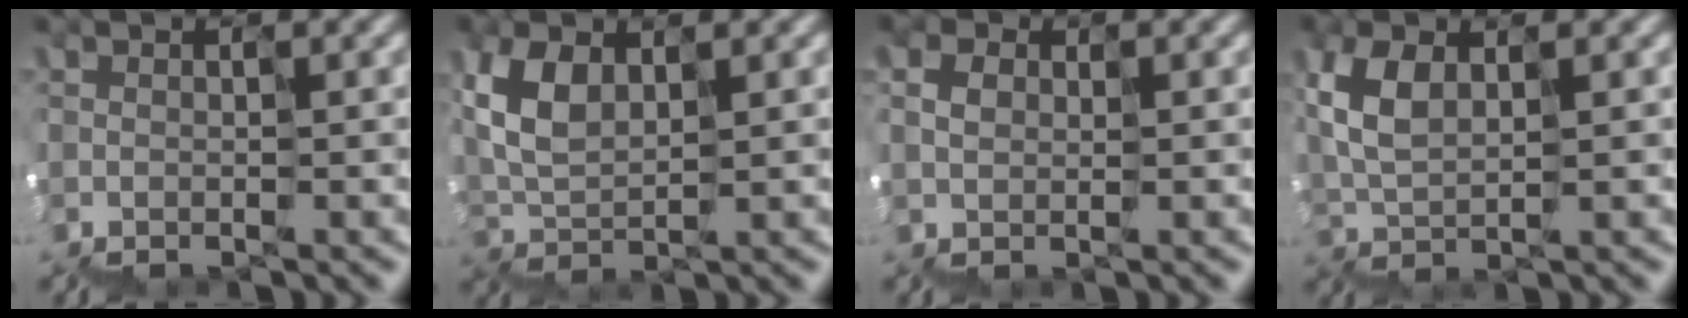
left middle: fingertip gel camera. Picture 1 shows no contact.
{"total": 3.4, "force": [2.3, 1.7, 1.9], "torque": [-0.077, 0.020, 0.042]}
{"total": 0.8, "force": [0.6, 0.3, -0.5], "torque": [-0.008, 0.014, 0.008]}
{"total": 2.7, "force": [1.7, 1.1, 1.8], "torque": [-0.073, 0.017, 0.032]}